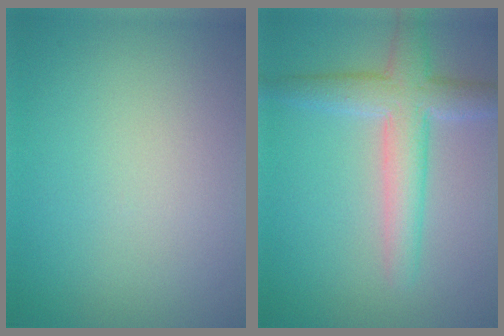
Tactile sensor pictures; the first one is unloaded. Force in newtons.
{"total": 4.9, "press": 4.9, "slide": 0.2}